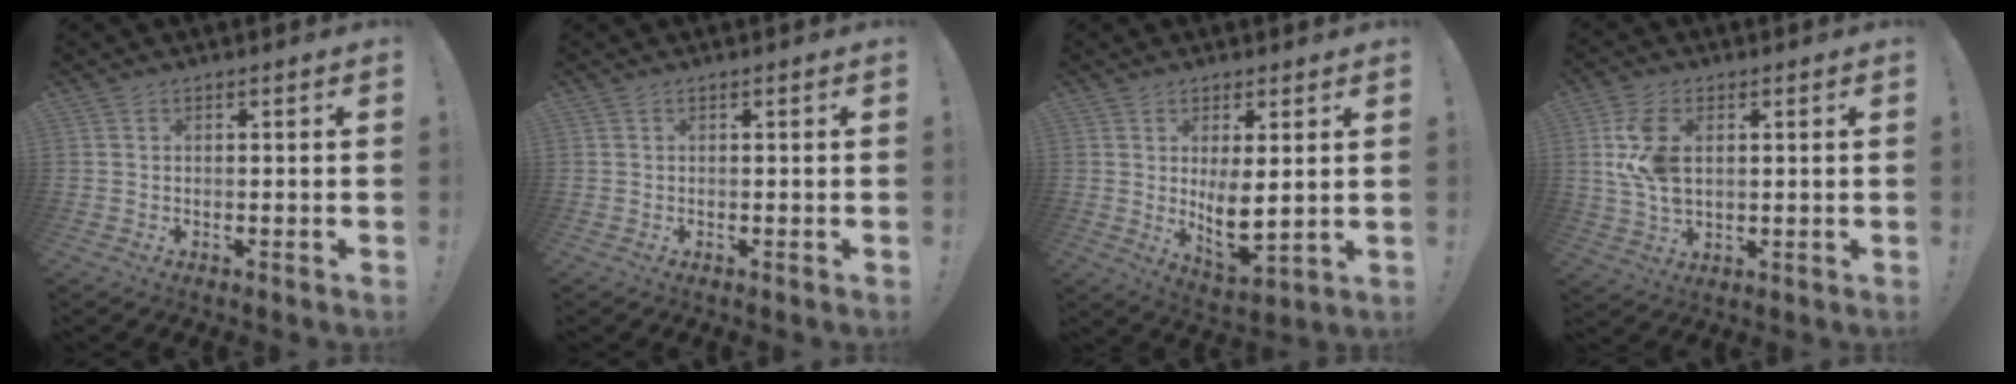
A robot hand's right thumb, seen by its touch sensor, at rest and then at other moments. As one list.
[{"total": 0.0}, {"total": 8.6, "force": [2.0, 3.6, 7.5], "torque": [-0.108, -0.033, 0.040]}, {"total": 10.9, "force": [2.1, 6.9, 8.2], "torque": [-0.159, -0.010, 0.038]}]